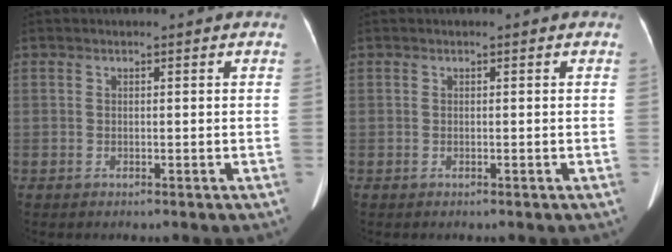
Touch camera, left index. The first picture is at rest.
{"total": 0.0}